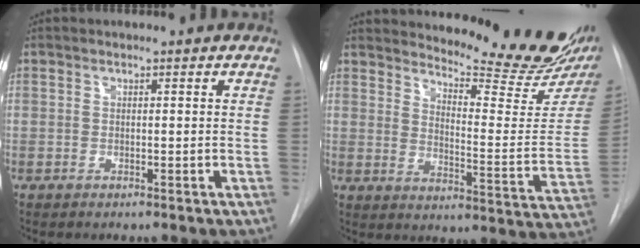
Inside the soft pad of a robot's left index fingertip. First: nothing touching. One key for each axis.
{"total": 21.7, "fx": 19.6, "fy": 2.4, "fz": 8.9, "tx": -0.128, "ty": -0.111, "tz": 0.237}